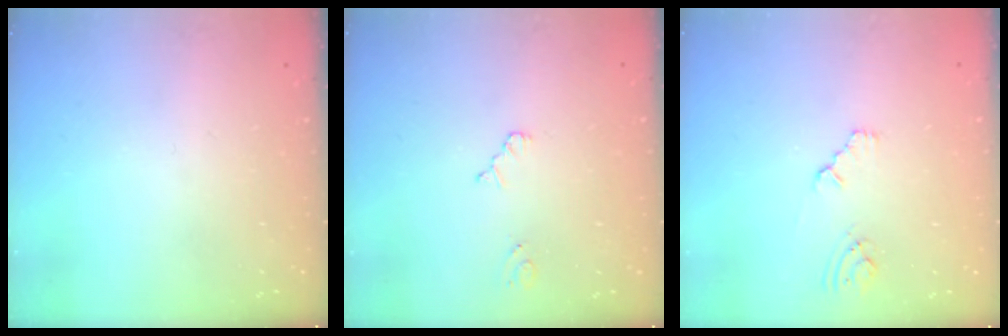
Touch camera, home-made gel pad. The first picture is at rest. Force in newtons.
{"total": 2.5, "press": 2.5, "slide": 0.4}
{"total": 2.1, "press": 2.1, "slide": 0.4}